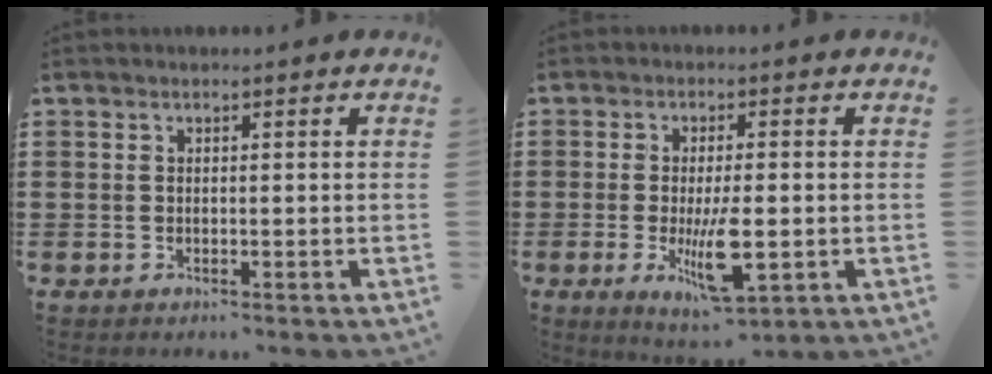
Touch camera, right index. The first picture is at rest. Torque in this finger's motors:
{"motor_torque": [1.58, -0.18, 0.81, 0.13]}